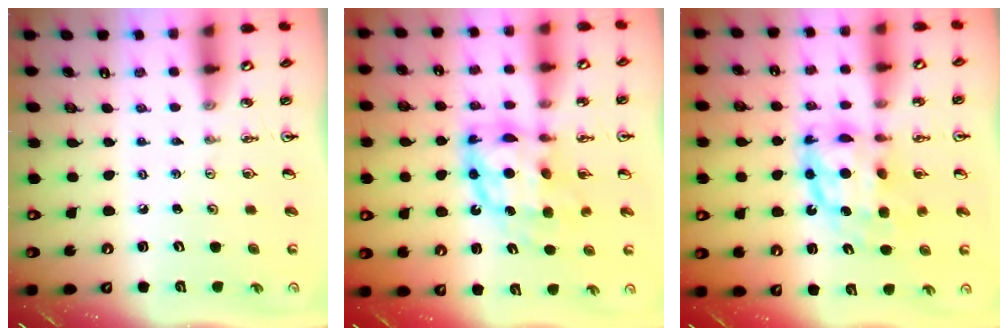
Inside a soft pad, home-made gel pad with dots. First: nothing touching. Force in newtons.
{"total": 11.7, "press": 11.7, "slide": 0.9}
{"total": 12.2, "press": 12.2, "slide": 0.9}